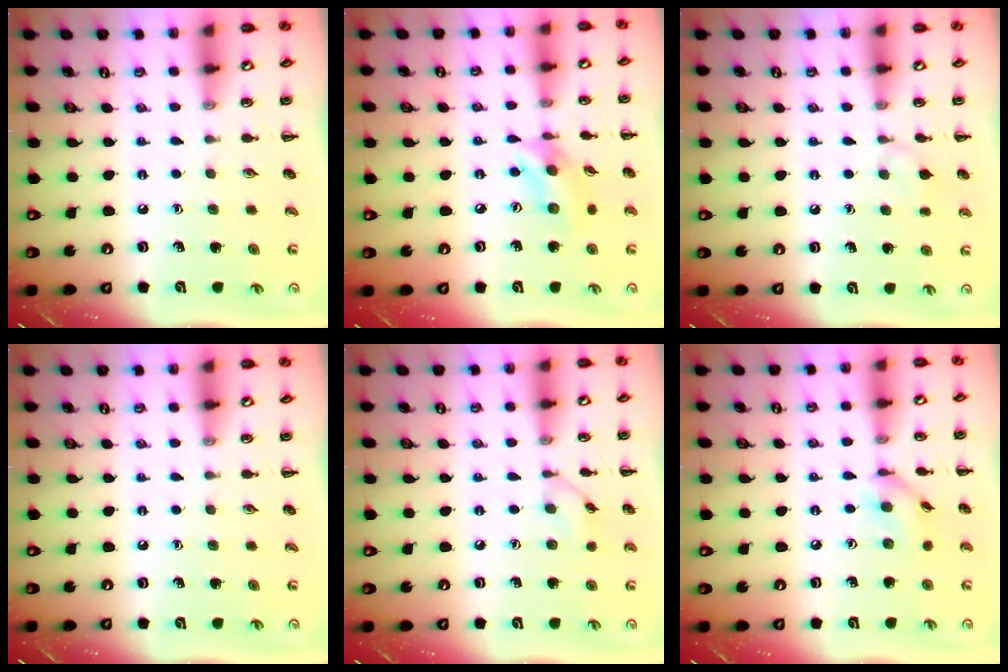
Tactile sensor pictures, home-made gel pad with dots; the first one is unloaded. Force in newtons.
{"total": 8.8, "press": 8.7, "slide": 1.4}
{"total": 5.9, "press": 5.6, "slide": 2.0}
{"total": 0.0}
{"total": 5.5, "press": 5.2, "slide": 1.7}
{"total": 8.4, "press": 8.3, "slide": 0.7}